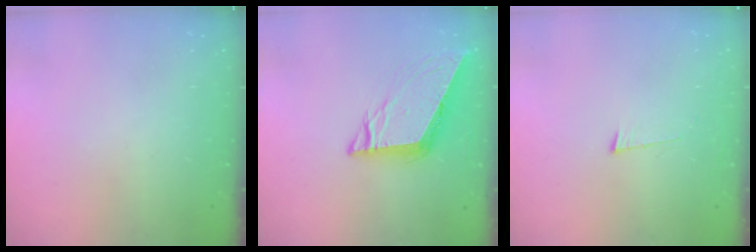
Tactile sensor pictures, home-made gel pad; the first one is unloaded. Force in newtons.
{"total": 9.1, "press": 9.0, "slide": 0.8}
{"total": 4.5, "press": 4.0, "slide": 2.0}